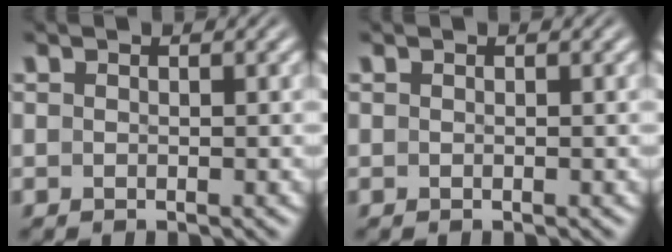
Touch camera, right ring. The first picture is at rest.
{"total": 0.0}